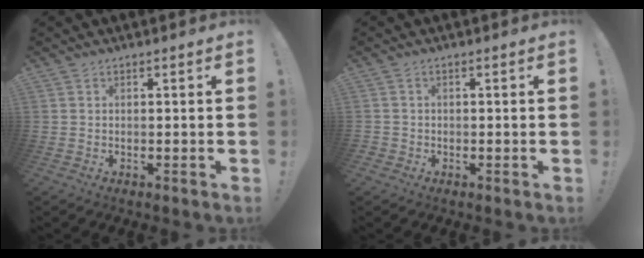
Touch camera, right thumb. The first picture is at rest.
{"total": 1.2, "force": [-0.6, 1.0, 0.2], "torque": [-0.010, 0.005, -0.010]}